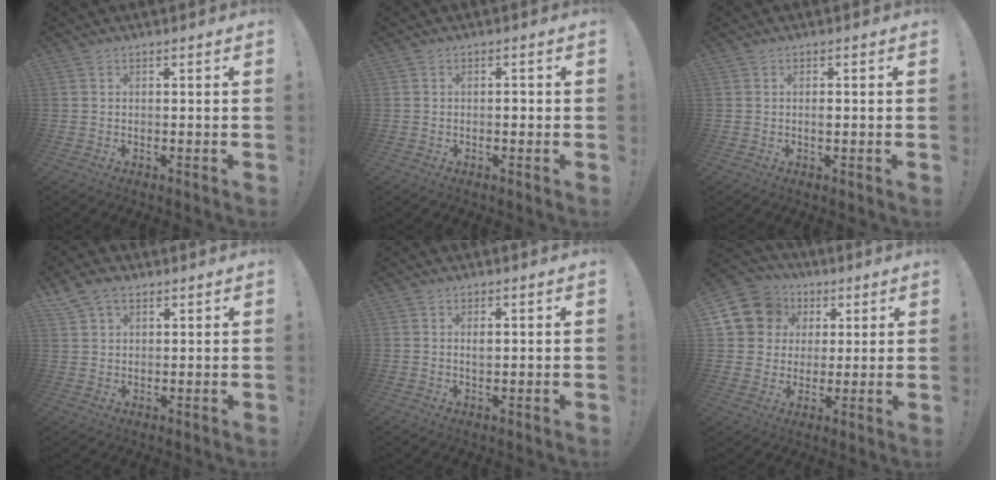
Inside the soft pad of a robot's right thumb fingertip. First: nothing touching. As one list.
[{"total": 1.2, "force": [-0.6, 0.7, 0.7], "torque": [-0.007, 0.002, -0.013]}, {"total": 1.0, "force": [-0.2, 0.5, 0.9], "torque": [-0.010, -0.002, -0.005]}, {"total": 5.8, "force": [3.7, 3.5, 2.7], "torque": [-0.049, -0.012, 0.072]}, {"total": 1.7, "force": [0.5, 0.9, 1.4], "torque": [-0.016, -0.003, 0.006]}, {"total": 12.9, "force": [4.8, 11.2, 4.2], "torque": [-0.063, -0.018, 0.103]}]